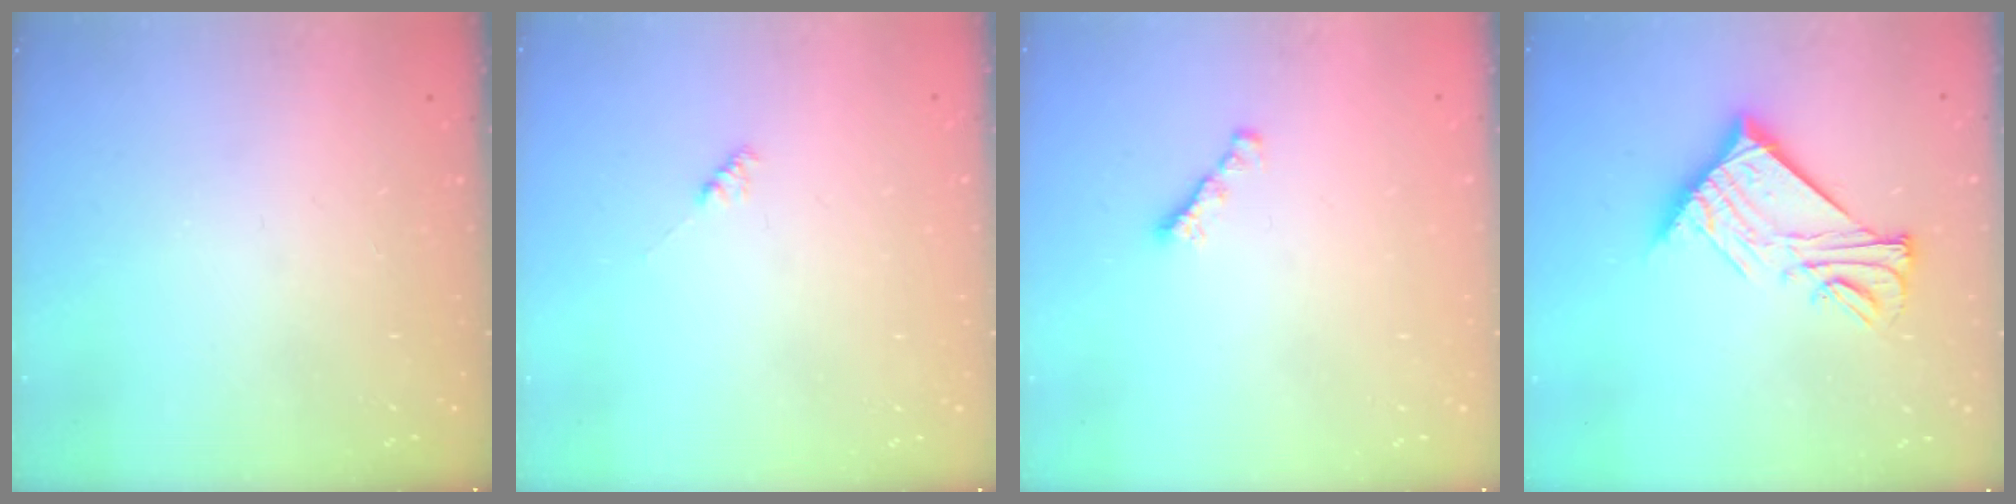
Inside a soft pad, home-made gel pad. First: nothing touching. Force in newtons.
{"total": 2.1, "press": 2.0, "slide": 0.5}
{"total": 1.6, "press": 1.5, "slide": 0.5}
{"total": 15.4, "press": 15.4, "slide": 0.4}